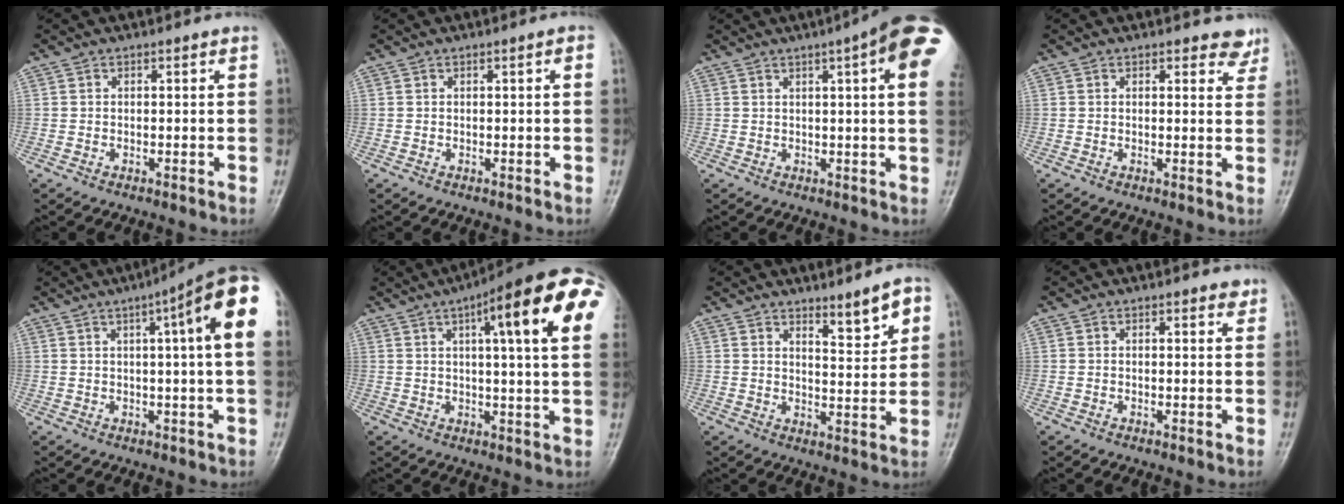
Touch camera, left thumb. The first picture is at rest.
{"total": 1.0, "force": [0.2, 0.1, 1.0], "torque": [-0.019, 0.002, 0.003]}
{"total": 14.7, "force": [5.7, 2.4, 13.4], "torque": [-0.167, 0.002, 0.062]}
{"total": 3.3, "force": [2.7, 1.6, 1.0], "torque": [0.015, -0.017, 0.024]}
{"total": 13.6, "force": [4.2, 1.2, 12.9], "torque": [-0.171, 0.013, 0.046]}
{"total": 20.2, "force": [7.2, 3.9, 18.4], "torque": [-0.243, 0.008, 0.087]}
{"total": 6.5, "force": [4.1, 1.7, 4.8], "torque": [-0.057, -0.035, 0.062]}
{"total": 1.5, "force": [1.1, 0.7, 0.7], "torque": [-0.002, -0.005, 0.011]}